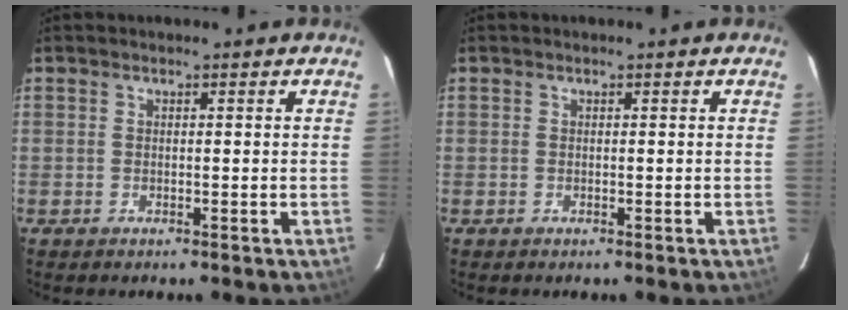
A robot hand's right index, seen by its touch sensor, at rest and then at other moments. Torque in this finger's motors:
{"motor_torque": [0.00, 0.00, 0.00, 0.01]}